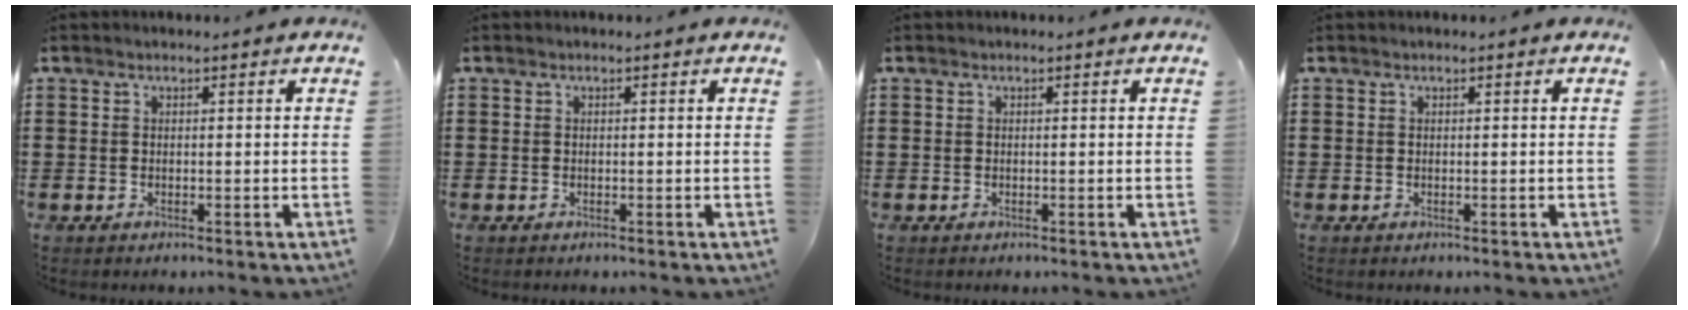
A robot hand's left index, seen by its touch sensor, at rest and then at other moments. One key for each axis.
{"total": 0.0}
{"total": 0.0}
{"total": 0.0}